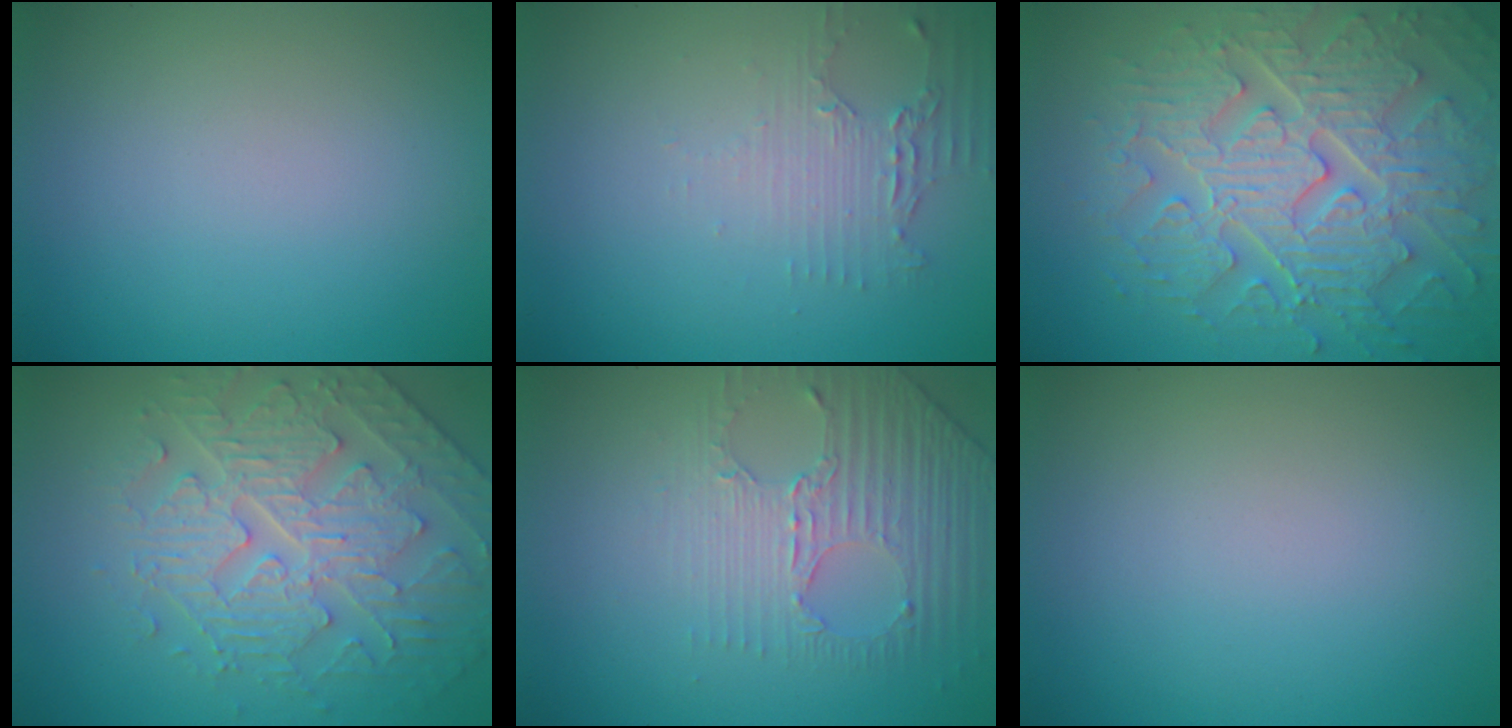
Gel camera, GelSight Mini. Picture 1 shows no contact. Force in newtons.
{"total": 2.1, "press": 1.6, "slide": 1.4}
{"total": 9.1, "press": 6.6, "slide": 6.2}
{"total": 4.6, "press": 4.6, "slide": 0.1}
{"total": 4.5, "press": 3.1, "slide": 3.2}
{"total": 0.0}